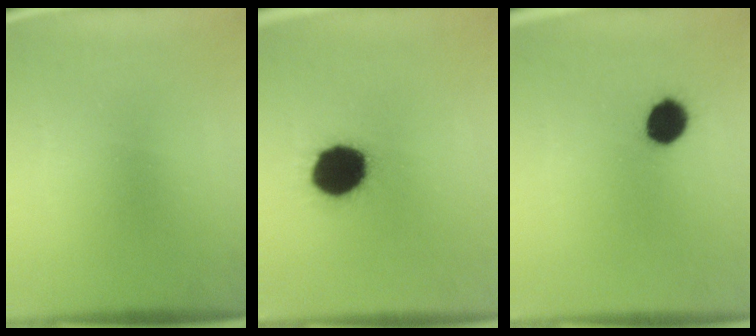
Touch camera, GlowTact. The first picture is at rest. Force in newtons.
{"total": 16.9}
{"total": 8.5}